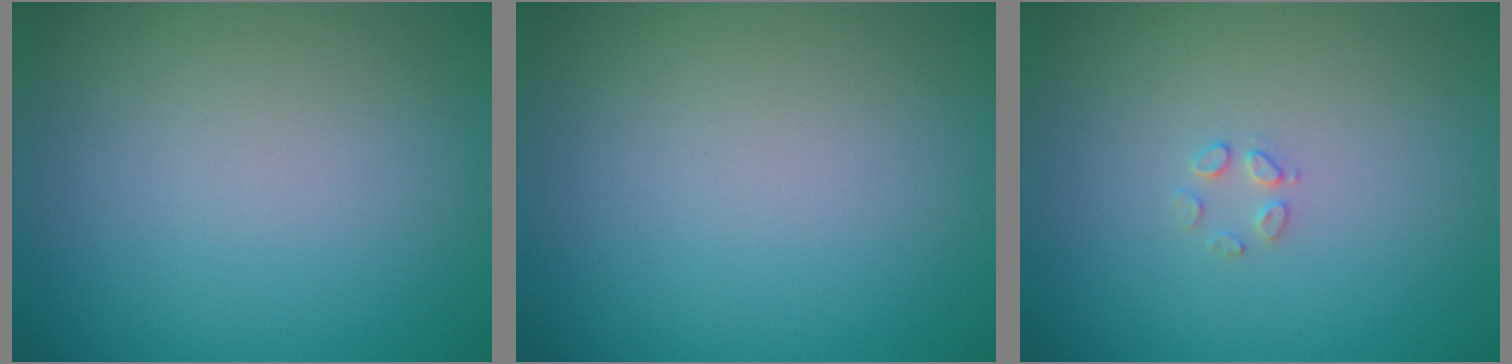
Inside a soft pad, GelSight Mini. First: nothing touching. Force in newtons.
{"total": 0.0}
{"total": 1.0, "press": 1.0, "slide": 0.1}